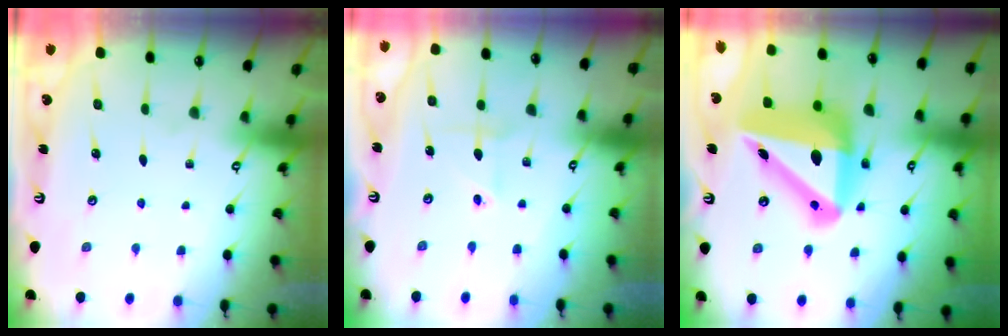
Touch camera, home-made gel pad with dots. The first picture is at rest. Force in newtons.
{"total": 1.6, "press": 1.4, "slide": 0.9}
{"total": 21.8, "press": 21.5, "slide": 3.5}